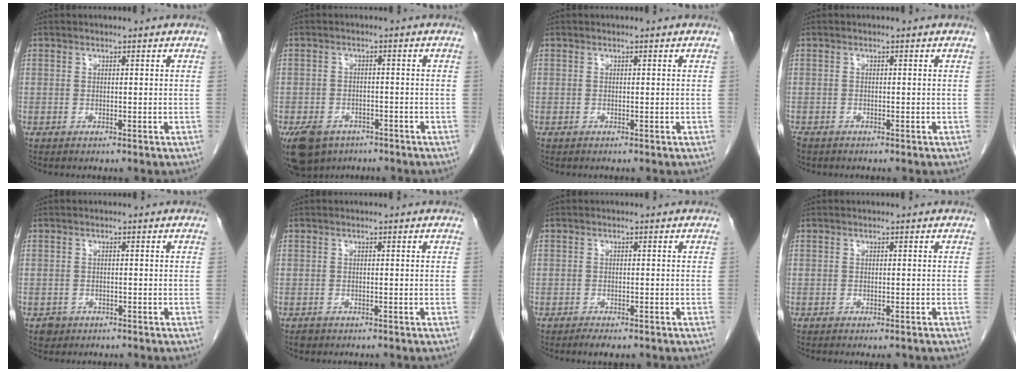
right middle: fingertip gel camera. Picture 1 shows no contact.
{"total": 8.6, "force": [-5.9, 5.5, 3.1], "torque": [-0.066, -0.002, -0.090]}
{"total": 0.0}
{"total": 2.0, "force": [-1.6, 1.1, 0.6], "torque": [-0.019, -0.004, -0.028]}
{"total": 1.6, "force": [-1.0, 1.2, 0.0], "torque": [-0.003, 0.005, -0.014]}
{"total": 0.9, "force": [-0.7, 0.6, 0.1], "torque": [-0.008, 0.001, -0.010]}
{"total": 2.1, "force": [-1.6, 0.7, 1.1], "torque": [-0.019, -0.003, -0.021]}
{"total": 1.6, "force": [-1.3, 0.5, 0.8], "torque": [-0.010, -0.003, -0.013]}